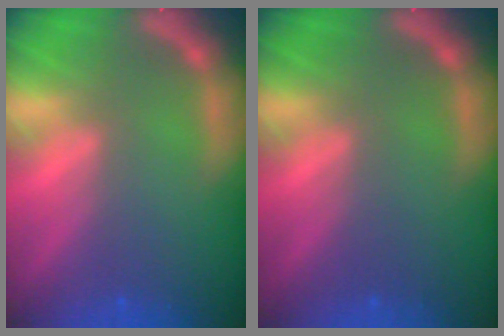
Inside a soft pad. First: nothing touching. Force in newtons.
{"total": 0.0}